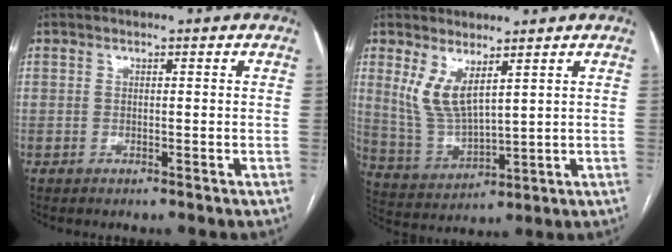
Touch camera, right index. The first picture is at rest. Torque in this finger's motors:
{"motor_torque": [0.24, 0.14, 0.19, 0.05]}